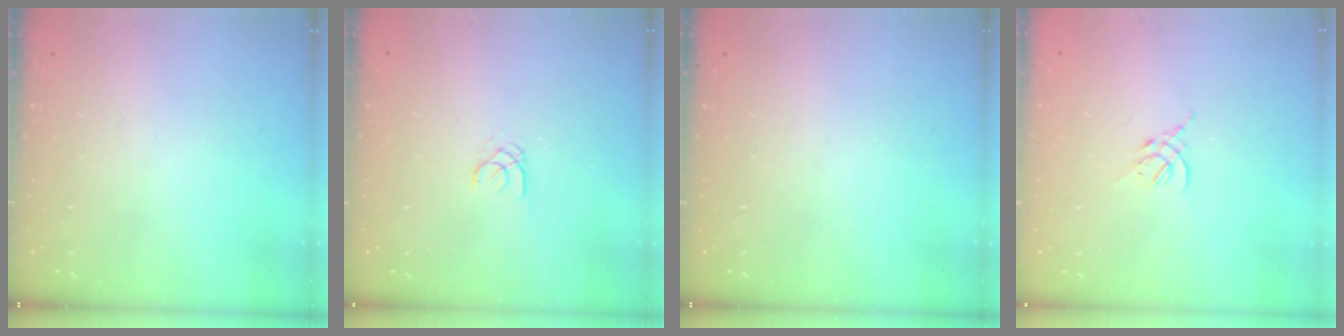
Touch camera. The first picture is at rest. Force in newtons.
{"total": 1.8, "press": 1.7, "slide": 0.2}
{"total": 0.0}
{"total": 2.3, "press": 2.2, "slide": 0.5}